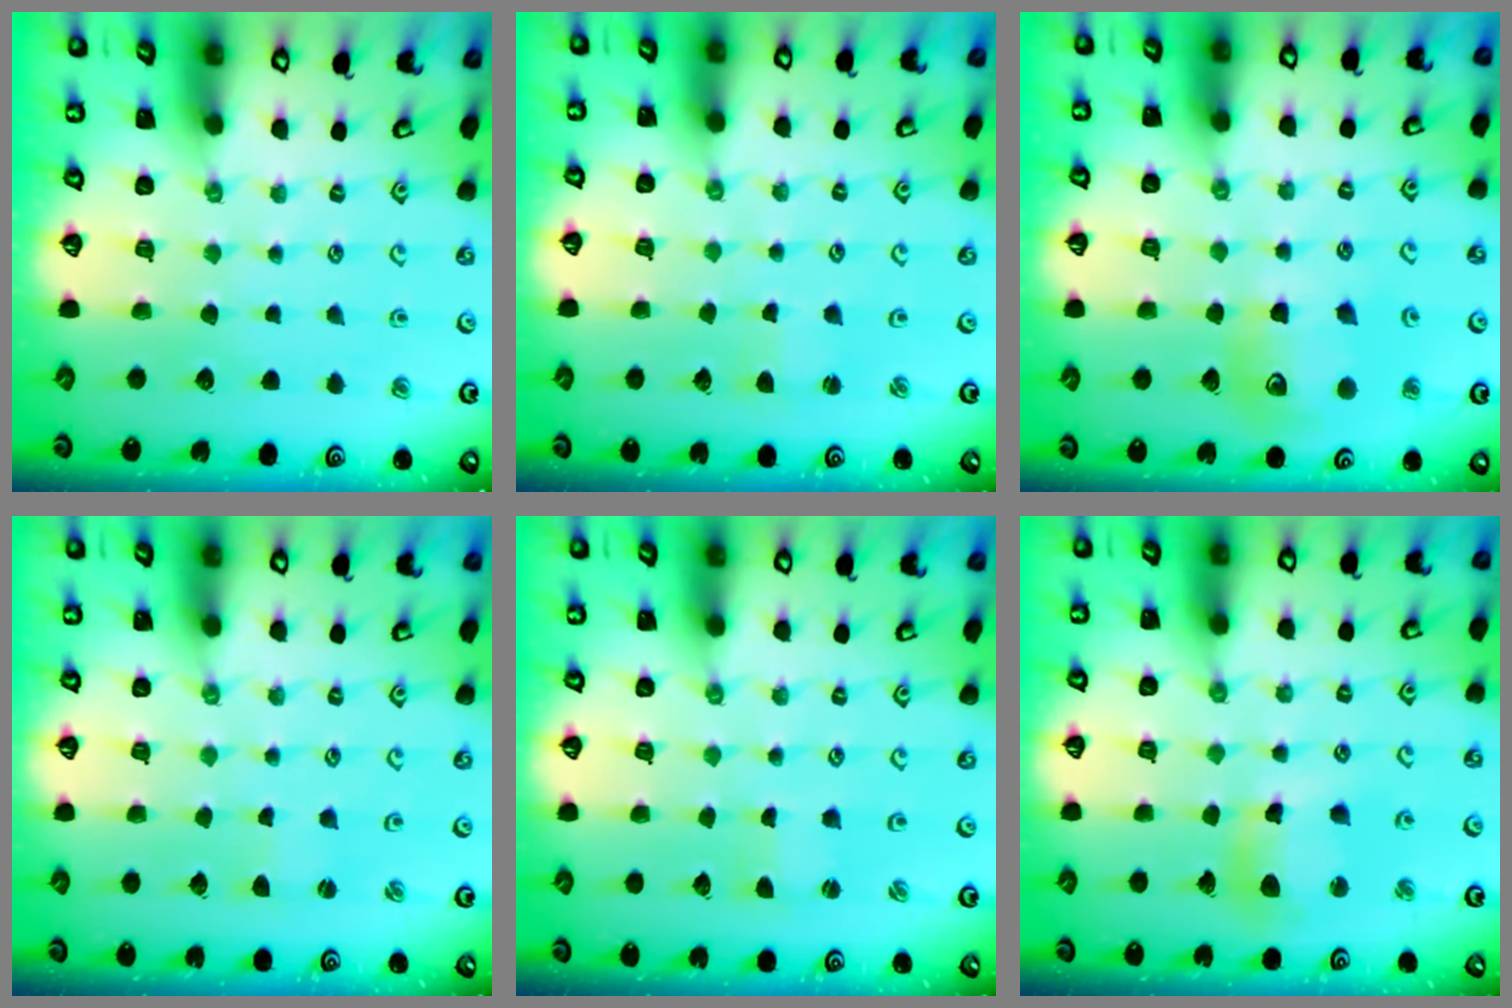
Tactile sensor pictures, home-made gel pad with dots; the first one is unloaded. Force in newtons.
{"total": 2.1, "press": 2.0, "slide": 0.3}
{"total": 10.8, "press": 10.8, "slide": 0.5}
{"total": 0.9, "press": 0.8, "slide": 0.2}
{"total": 0.0}
{"total": 11.1, "press": 11.0, "slide": 1.5}